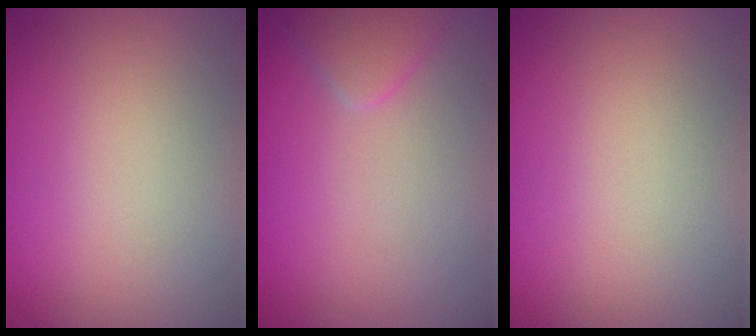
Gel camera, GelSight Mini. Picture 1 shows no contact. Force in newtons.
{"total": 1.9, "press": 1.9, "slide": 0.1}
{"total": 0.0}